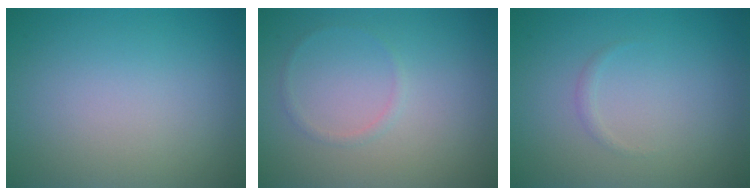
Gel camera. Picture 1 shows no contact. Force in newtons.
{"total": 0.6, "press": 0.6, "slide": 0.1}
{"total": 0.6, "press": 0.6, "slide": 0.0}